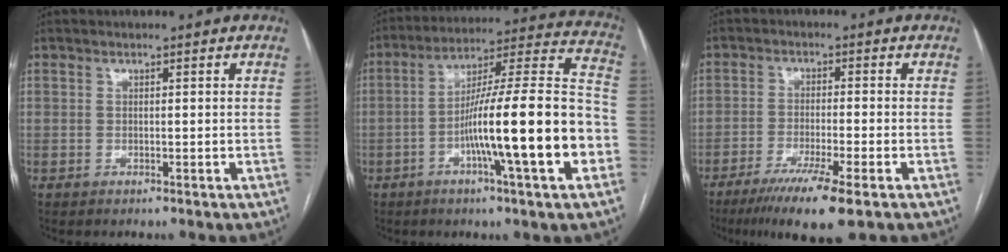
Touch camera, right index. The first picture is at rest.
{"total": 21.5, "force": [-6.1, 0.7, 20.5], "torque": [-0.285, 0.010, -0.098]}
{"total": 9.4, "force": [-5.9, 0.3, 7.4], "torque": [-0.125, -0.023, -0.094]}